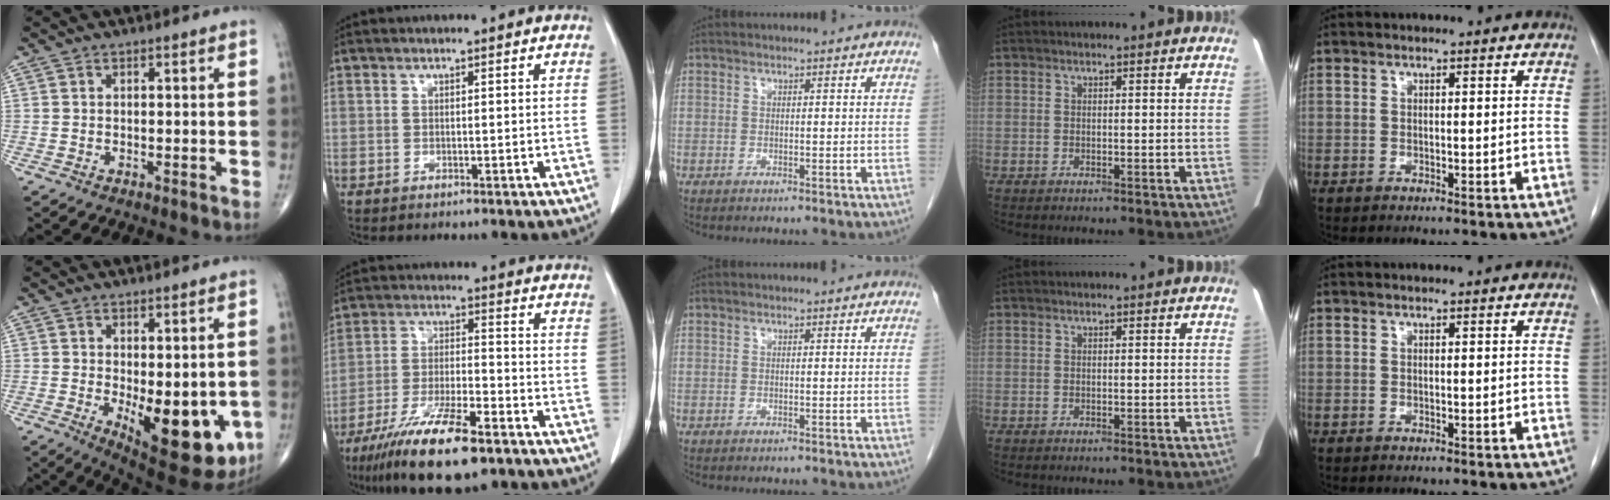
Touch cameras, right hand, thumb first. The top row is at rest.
{"thumb": {"total": 16.3, "force": [-3.5, 7.2, 14.2], "torque": [-0.165, -0.027, -0.027]}, "index": {"total": 15.2, "force": [-10.1, 2.9, 10.9], "torque": [-0.208, -0.032, -0.180]}}